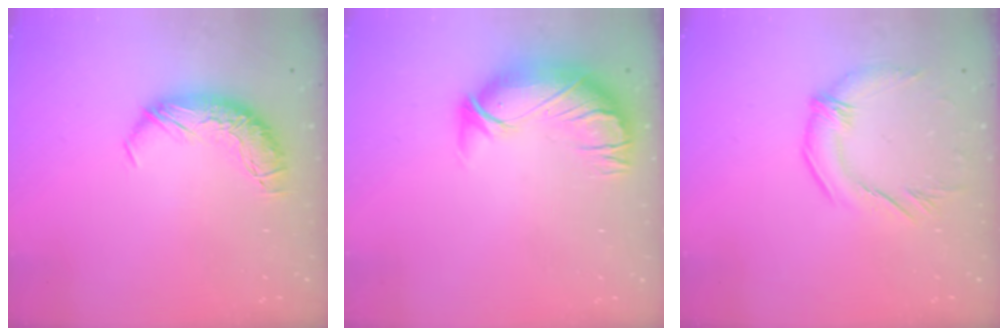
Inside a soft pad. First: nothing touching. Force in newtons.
{"total": 3.0, "press": 0.2, "slide": 2.9}
{"total": 1.7, "press": 1.2, "slide": 1.2}